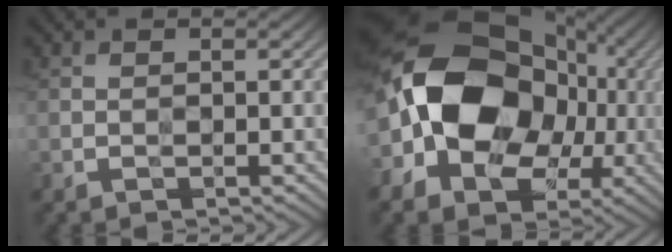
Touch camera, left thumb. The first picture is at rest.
{"total": 19.3, "force": [-0.7, 14.5, 12.7], "torque": [-0.256, -0.017, -0.004]}